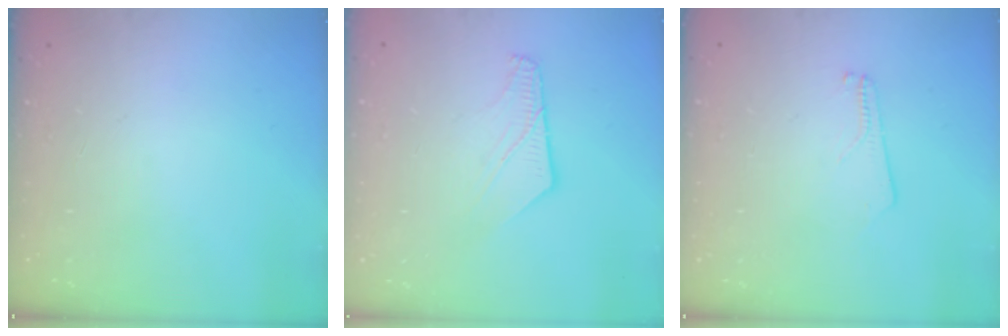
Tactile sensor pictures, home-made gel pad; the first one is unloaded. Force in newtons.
{"total": 7.2, "press": 7.2, "slide": 0.5}
{"total": 2.6, "press": 2.6, "slide": 0.3}